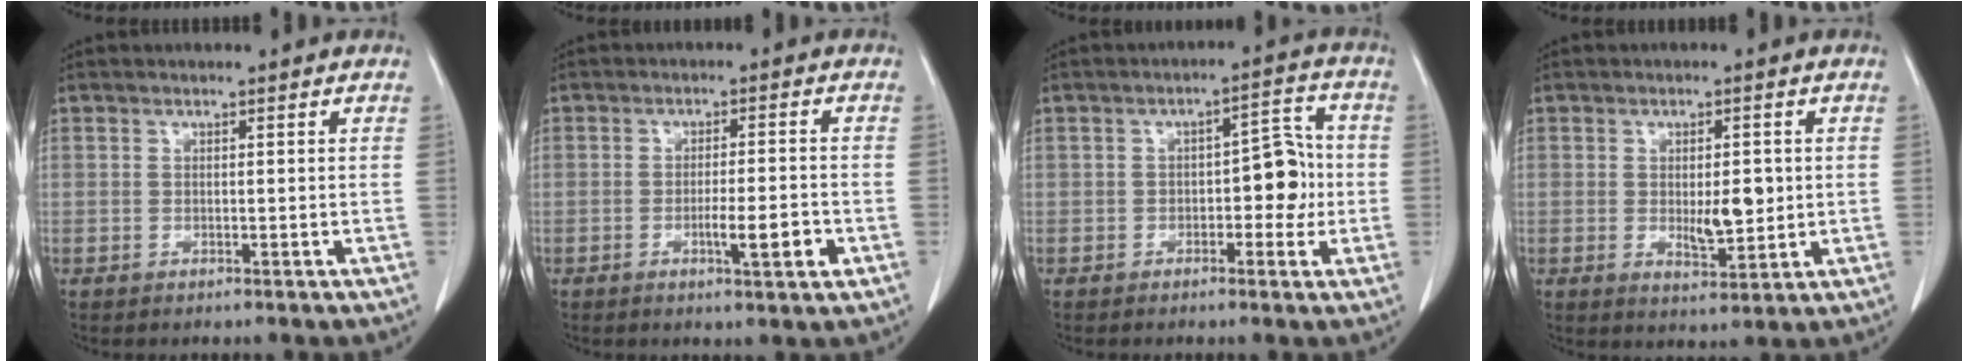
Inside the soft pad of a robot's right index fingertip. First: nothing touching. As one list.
[{"total": 5.4, "force": [-2.0, 0.4, 5.0], "torque": [-0.076, -0.004, -0.029]}, {"total": 6.3, "force": [-0.9, 3.0, 5.5], "torque": [-0.067, 0.027, -0.011]}, {"total": 5.3, "force": [-0.1, 1.9, 4.9], "torque": [-0.073, -0.008, 0.005]}]